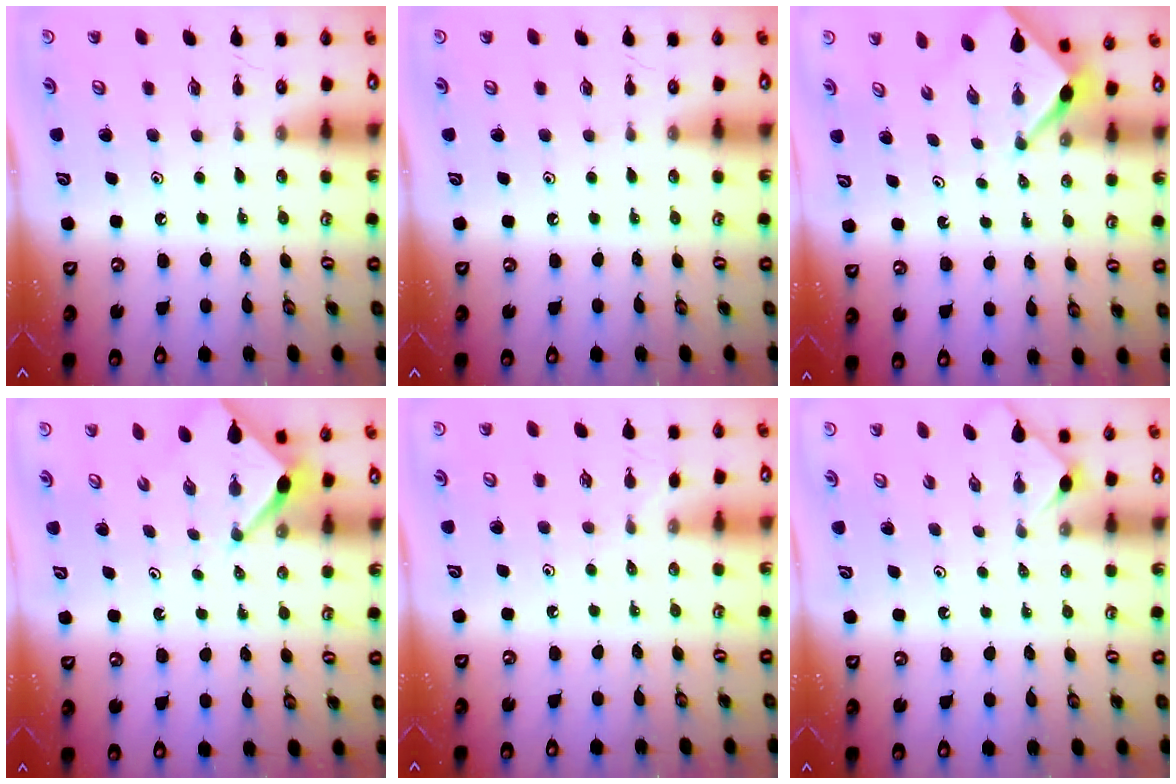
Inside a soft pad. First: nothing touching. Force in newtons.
{"total": 0.0}
{"total": 2.3, "press": 2.3, "slide": 0.3}
{"total": 3.5, "press": 3.5, "slide": 0.3}
{"total": 3.3, "press": 3.2, "slide": 0.6}
{"total": 1.7, "press": 1.6, "slide": 0.5}